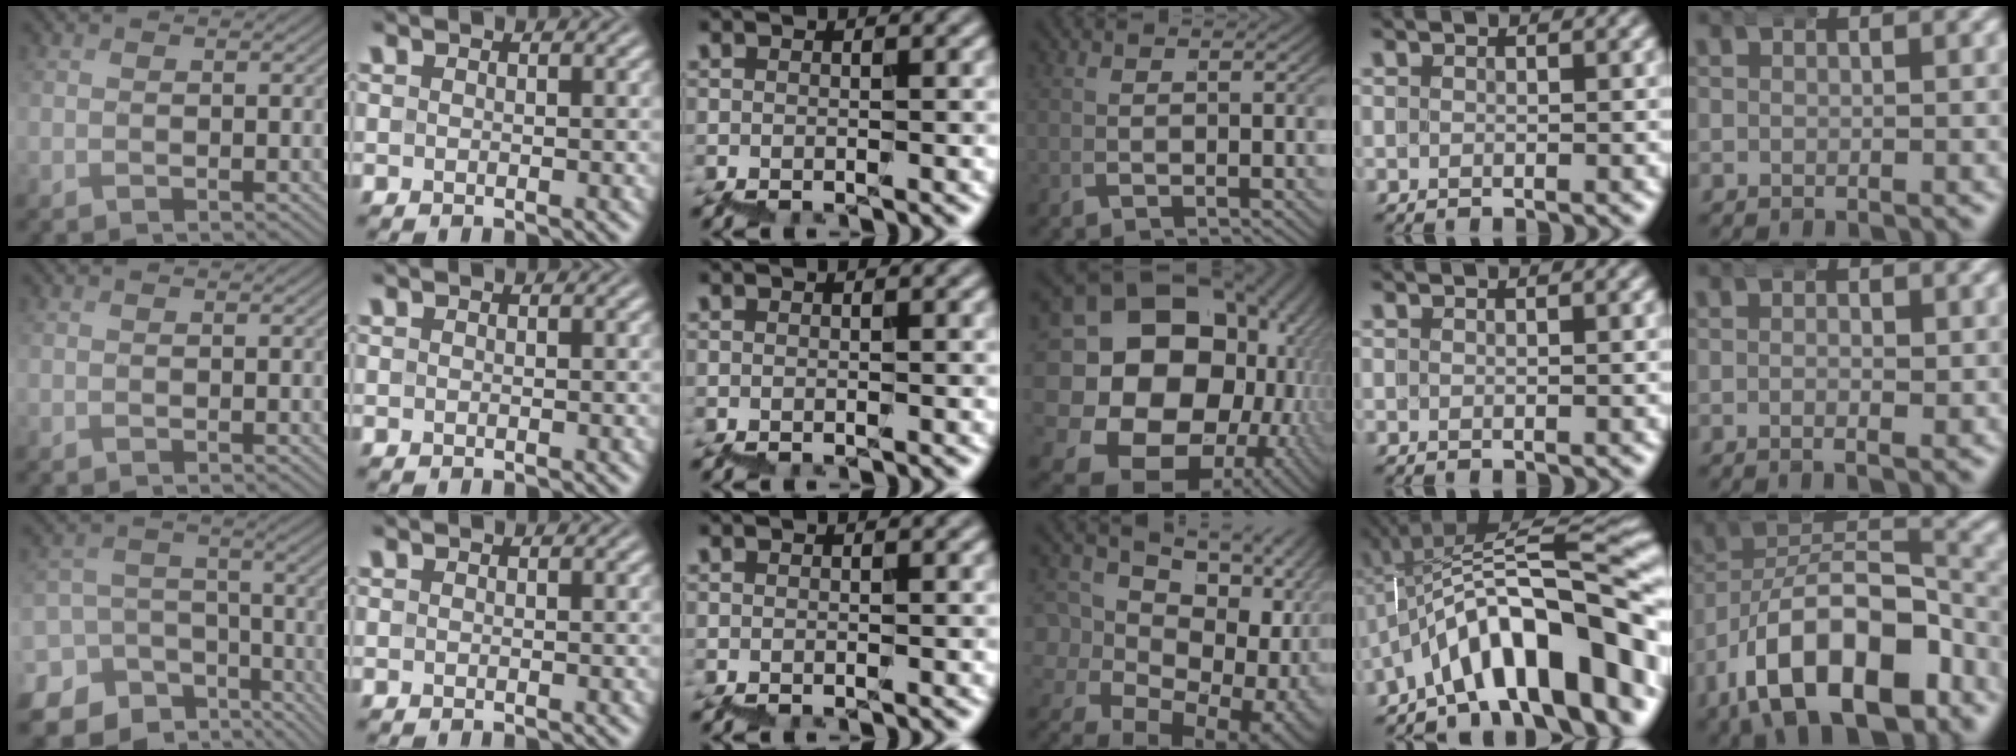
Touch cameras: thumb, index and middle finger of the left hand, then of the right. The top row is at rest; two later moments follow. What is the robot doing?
{"motion": "wrap", "object": "bubble wrap"}